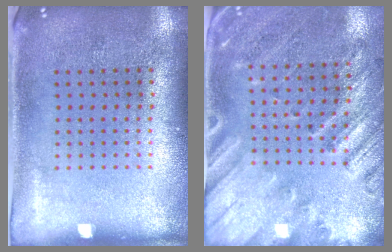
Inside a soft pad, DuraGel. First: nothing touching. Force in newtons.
{"total": 2.4, "press": 1.9, "slide": 1.5}